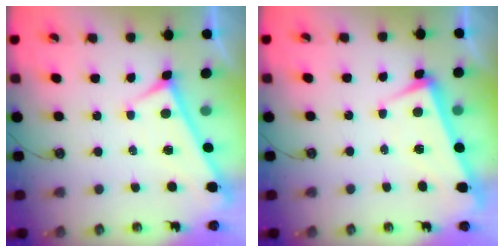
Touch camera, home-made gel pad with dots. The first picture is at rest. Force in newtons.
{"total": 0.8, "press": 0.6, "slide": 0.6}